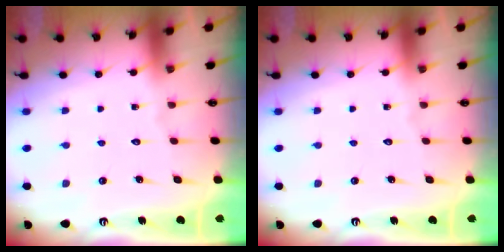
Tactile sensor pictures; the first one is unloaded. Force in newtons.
{"total": 0.0}